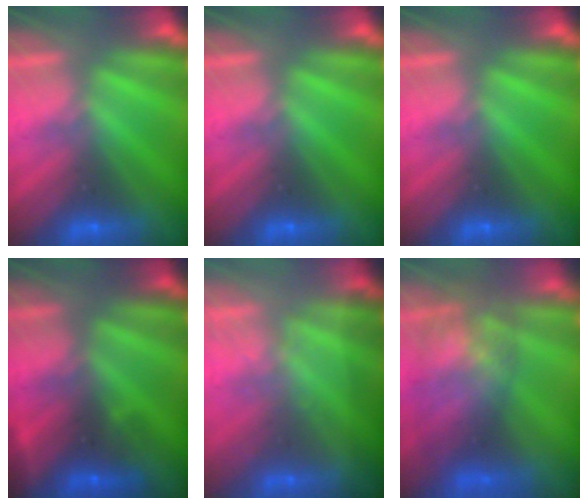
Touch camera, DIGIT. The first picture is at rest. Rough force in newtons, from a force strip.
{"total": 0.0}
{"total": 0.0}
{"total": 2.7}
{"total": 1.5}
{"total": 7.5}